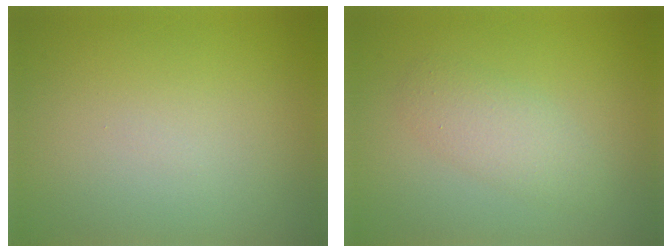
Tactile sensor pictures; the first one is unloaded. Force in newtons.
{"total": 2.5, "press": 2.5, "slide": 0.1}